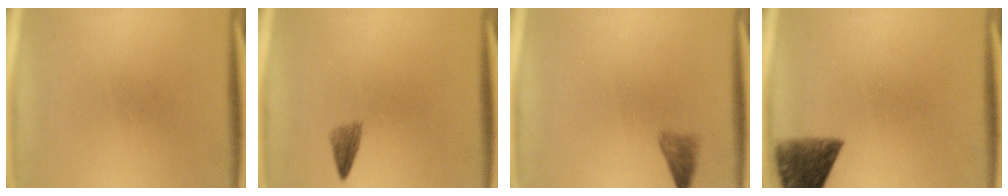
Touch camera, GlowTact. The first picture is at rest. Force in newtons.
{"total": 1.7}
{"total": 1.9}
{"total": 8.2}